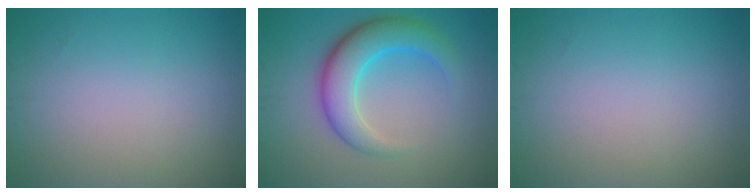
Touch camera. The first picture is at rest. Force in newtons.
{"total": 5.8, "press": 5.8, "slide": 0.3}
{"total": 0.0}